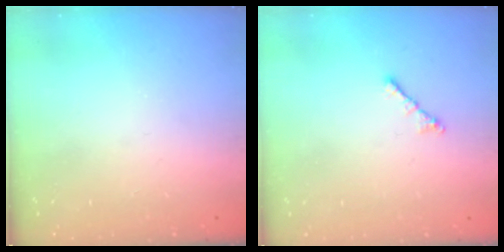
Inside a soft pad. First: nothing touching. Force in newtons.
{"total": 2.1, "press": 2.0, "slide": 0.6}